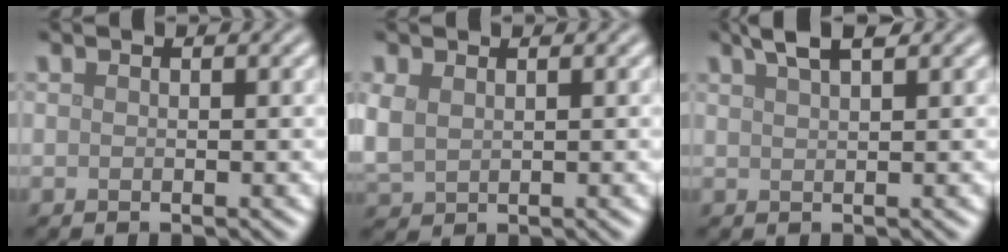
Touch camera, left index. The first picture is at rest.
{"total": 2.5, "force": [0.7, 1.8, 1.5], "torque": [-0.050, -0.001, 0.019]}
{"total": 2.8, "force": [2.1, 0.6, 1.9], "torque": [-0.021, 0.009, 0.034]}